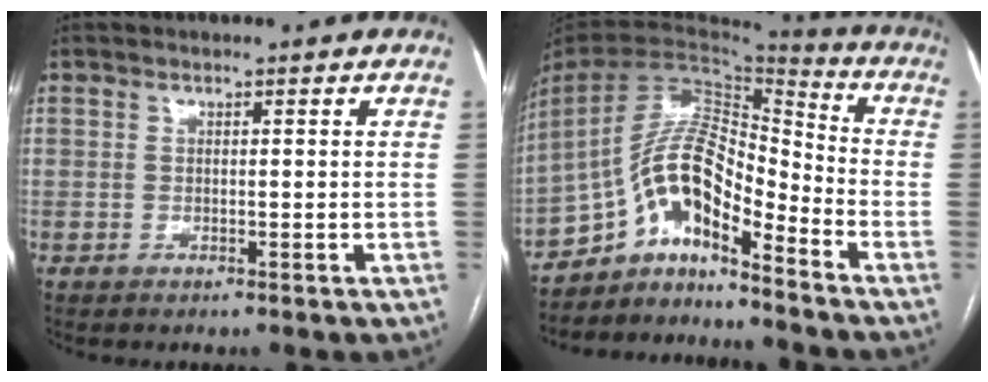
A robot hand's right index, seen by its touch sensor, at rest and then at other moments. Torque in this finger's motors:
{"motor_torque": [0.15, -0.21, 0.04, -0.05]}